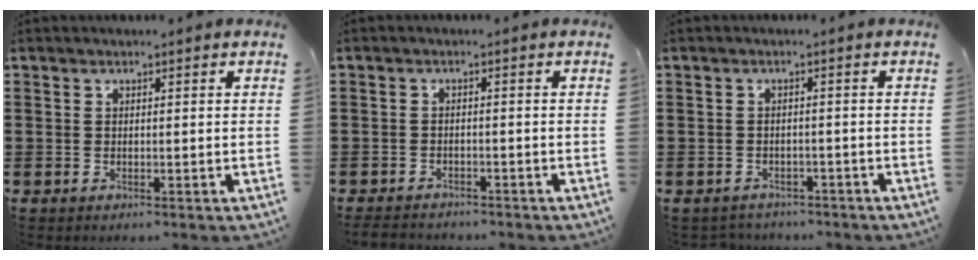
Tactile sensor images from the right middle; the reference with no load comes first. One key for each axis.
{"total": 2.0, "fx": -1.9, "fy": 0.3, "fz": 0.3, "tx": -0.012, "ty": -0.002, "tz": -0.040}
{"total": 1.6, "fx": -1.5, "fy": 0.4, "fz": -0.1, "tx": -0.006, "ty": 0.000, "tz": -0.034}